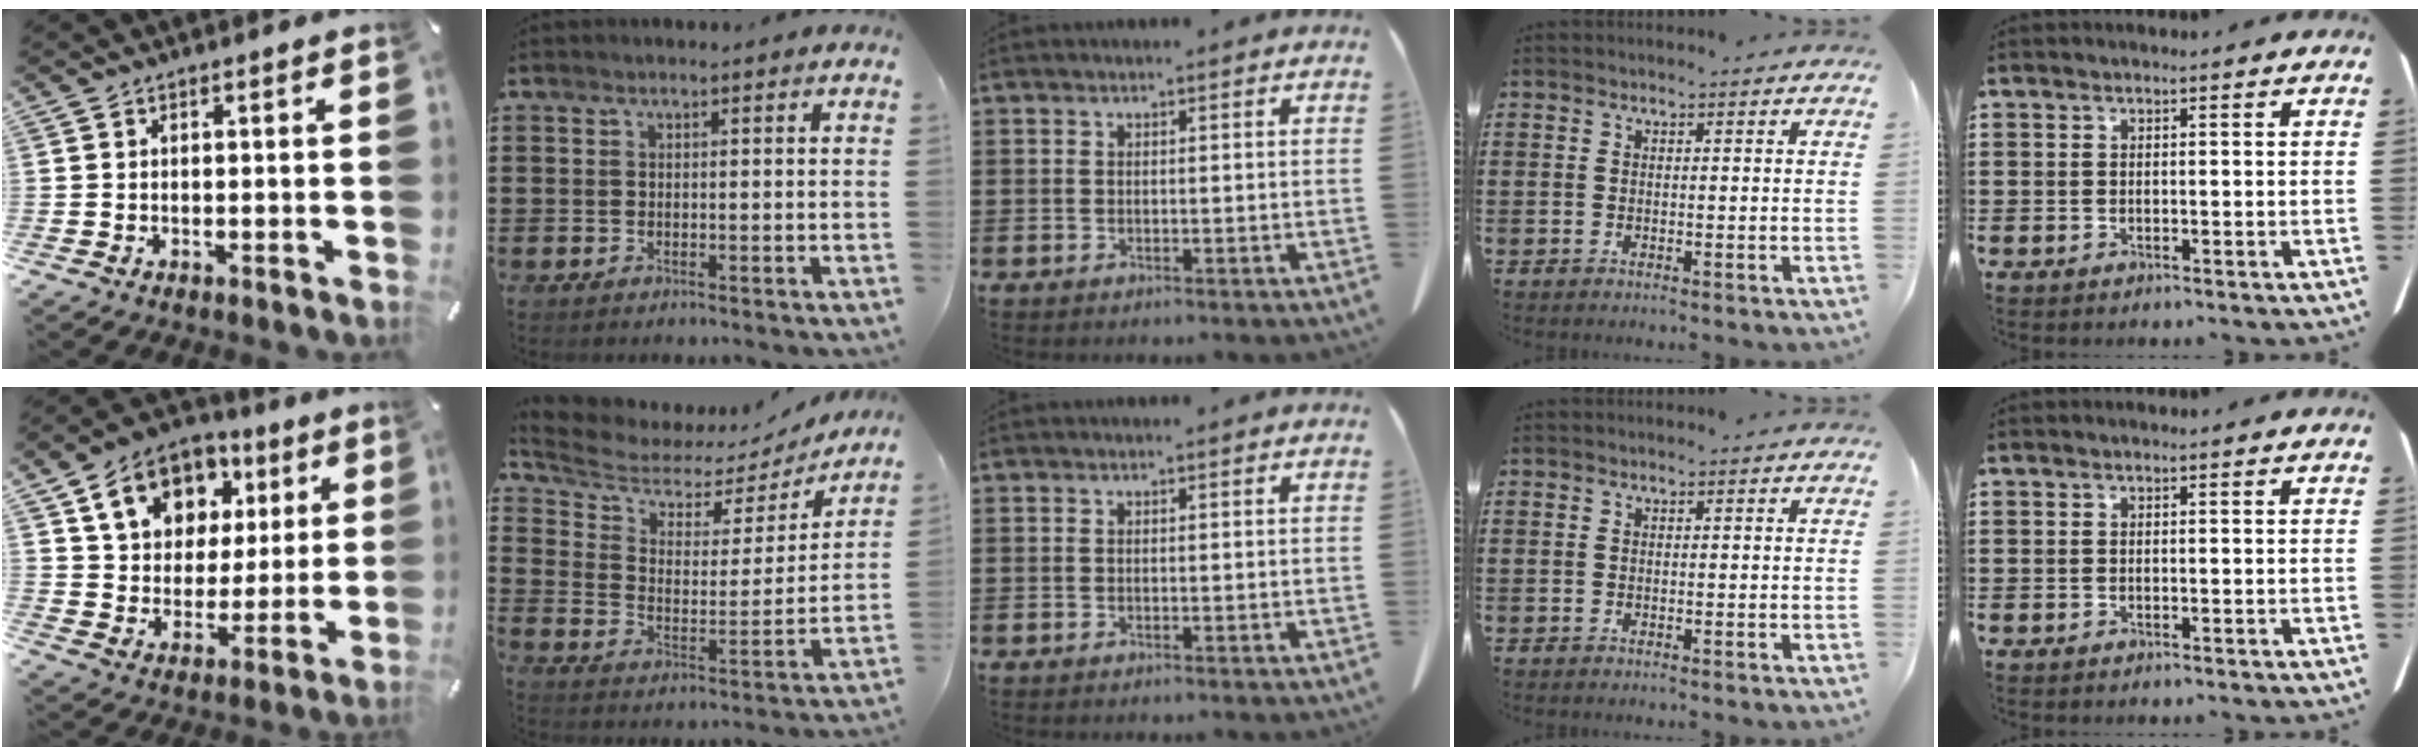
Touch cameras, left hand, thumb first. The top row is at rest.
{"thumb": {"total": 13.3, "force": [6.1, 10.8, 4.8], "torque": [-0.091, -0.017, 0.119]}, "index": {"total": 5.6, "force": [4.8, 2.4, 1.5], "torque": [-0.066, -0.031, 0.078]}}